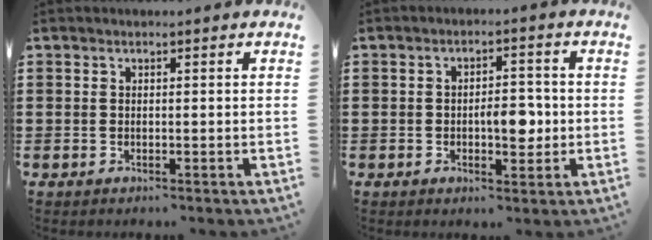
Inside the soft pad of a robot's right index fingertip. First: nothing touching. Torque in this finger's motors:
{"motor_torque": [1.20, 0.12, 0.35, 0.09]}